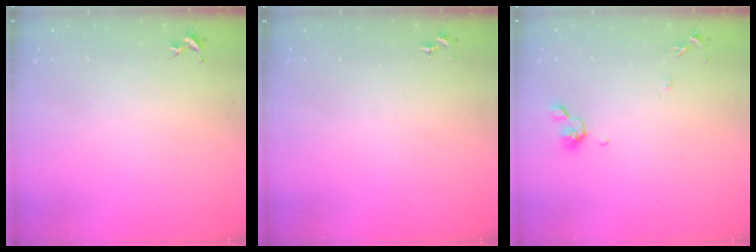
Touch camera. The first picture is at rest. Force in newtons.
{"total": 0.0}
{"total": 8.3, "press": 8.2, "slide": 1.6}